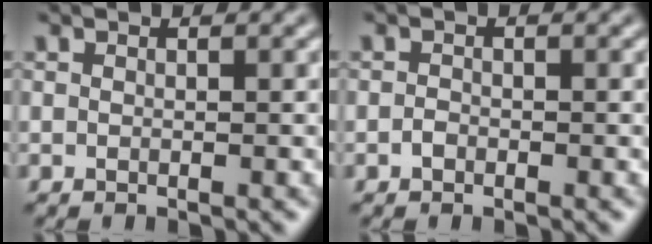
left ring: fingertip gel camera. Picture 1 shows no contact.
{"total": 0.7, "force": [-0.4, 0.5, 0.3], "torque": [-0.006, -0.001, -0.009]}